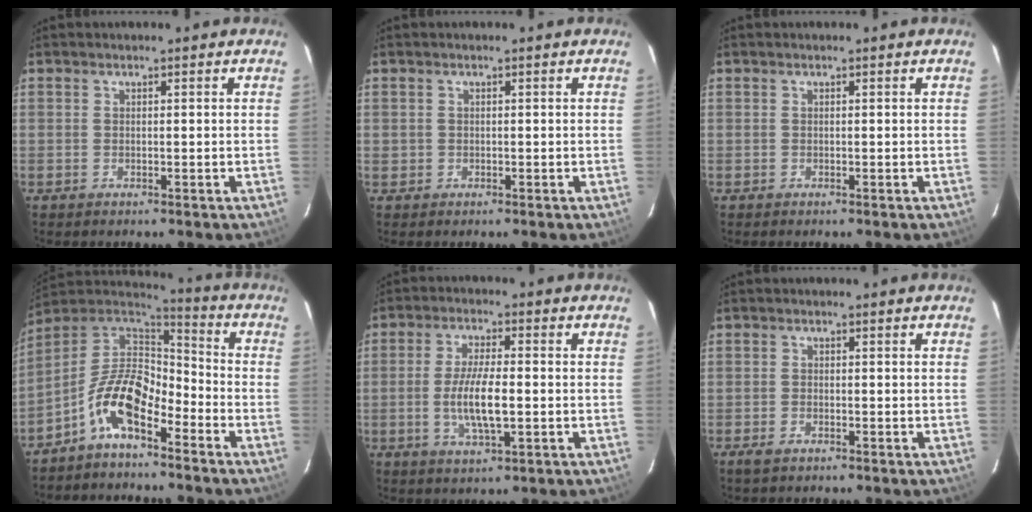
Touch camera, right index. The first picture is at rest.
{"total": 0.9, "force": [-0.1, 0.9, 0.1], "torque": [0.001, 0.001, 0.000]}
{"total": 0.0}
{"total": 11.4, "force": [-6.3, 5.0, 8.1], "torque": [-0.160, 0.017, -0.127]}
{"total": 8.2, "force": [-1.3, 2.2, 7.8], "torque": [-0.155, -0.005, -0.024]}
{"total": 2.0, "force": [-1.4, 0.8, 1.1], "torque": [-0.028, -0.002, -0.027]}